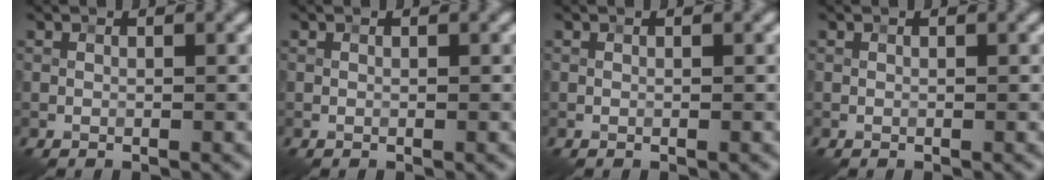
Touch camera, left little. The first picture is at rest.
{"total": 0.0}
{"total": 0.0}
{"total": 0.0}